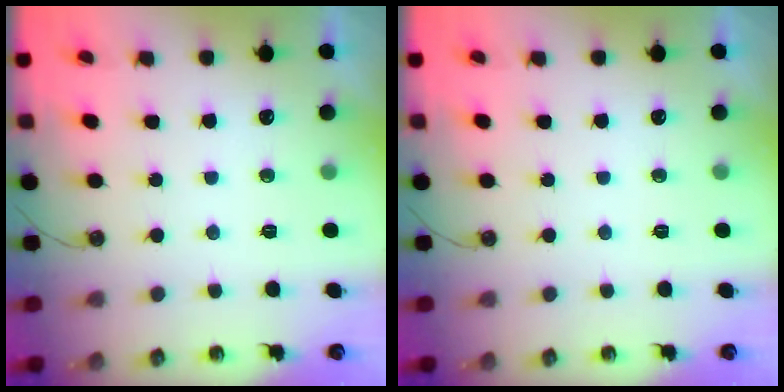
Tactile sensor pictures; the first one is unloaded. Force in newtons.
{"total": 0.0}